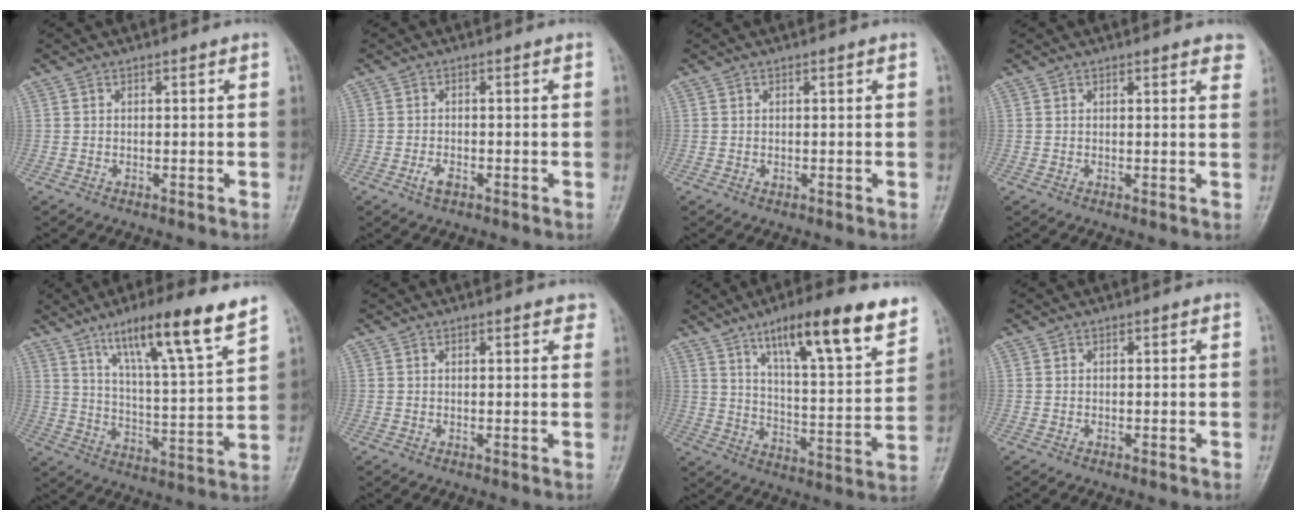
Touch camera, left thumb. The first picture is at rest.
{"total": 2.2, "force": [-1.1, 1.1, 1.6], "torque": [-0.034, 0.007, -0.019]}
{"total": 0.6, "force": [0.0, 0.3, 0.5], "torque": [-0.008, 0.005, 0.004]}
{"total": 4.0, "force": [3.0, 1.0, 2.4], "torque": [-0.013, -0.003, 0.024]}
{"total": 16.6, "force": [11.0, 1.6, 12.4], "torque": [-0.188, -0.054, 0.181]}
{"total": 2.4, "force": [1.7, 0.9, 1.5], "torque": [-0.004, -0.001, 0.017]}
{"total": 18.8, "force": [11.9, 4.1, 13.9], "torque": [-0.183, -0.054, 0.190]}
{"total": 0.0}